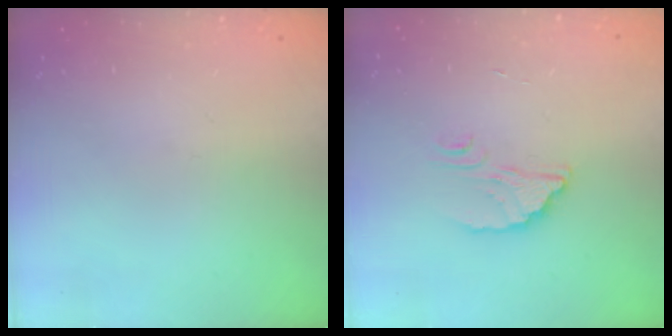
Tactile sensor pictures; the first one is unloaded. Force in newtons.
{"total": 2.6, "press": 2.6, "slide": 0.1}